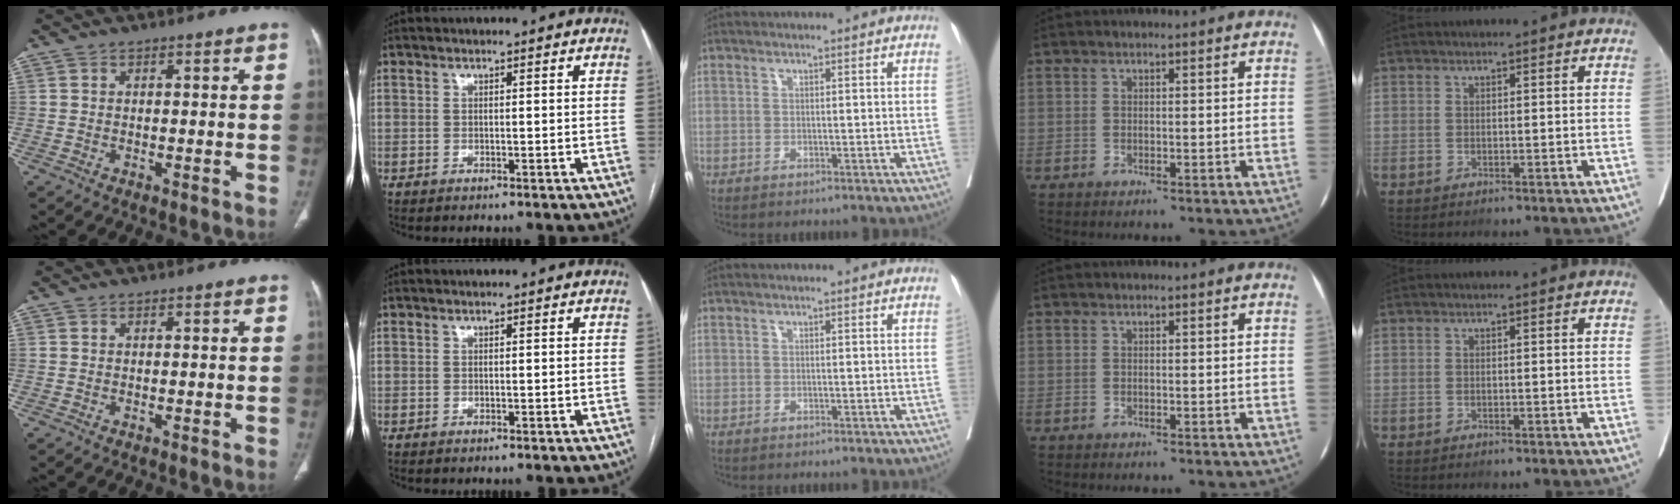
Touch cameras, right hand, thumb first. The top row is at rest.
{}